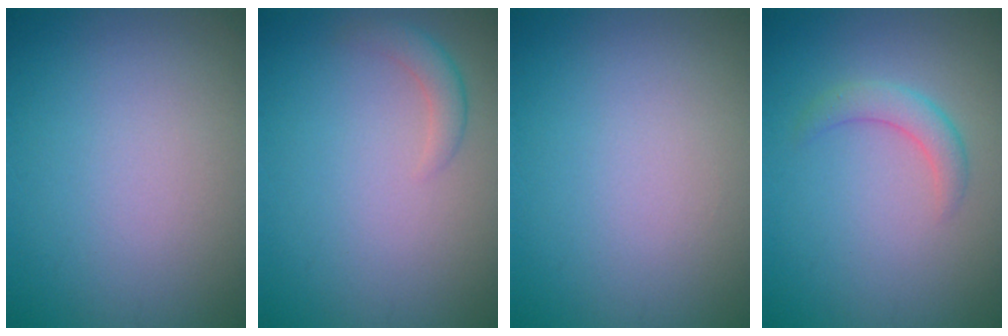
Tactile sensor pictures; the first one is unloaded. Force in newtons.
{"total": 1.6, "press": 1.6, "slide": 0.1}
{"total": 0.0}
{"total": 2.2, "press": 2.2, "slide": 0.1}